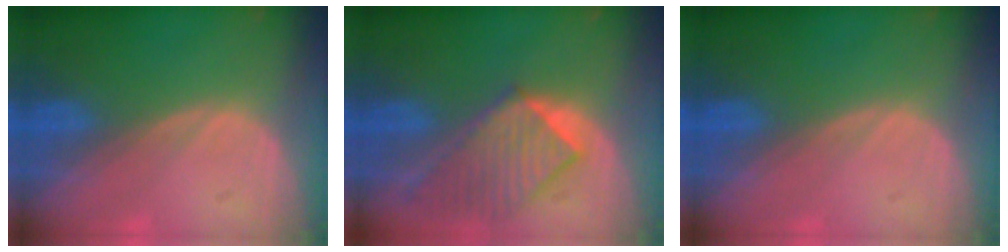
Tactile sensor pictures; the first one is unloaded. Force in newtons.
{"total": 8.9, "press": 7.9, "slide": 4.1}
{"total": 0.0}